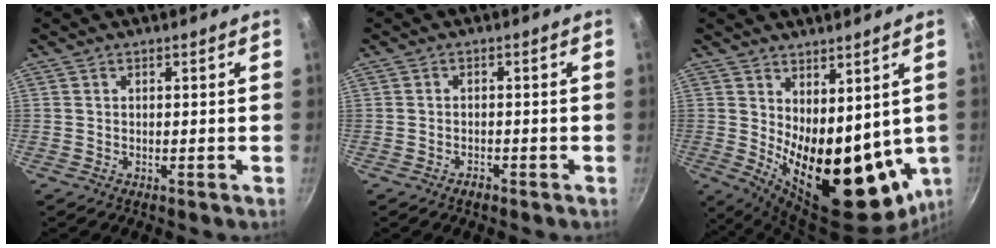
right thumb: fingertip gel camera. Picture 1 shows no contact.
{"total": 1.5, "force": [-1.2, 0.8, 0.6], "torque": [-0.007, 0.013, -0.018]}
{"total": 20.2, "force": [1.2, 10.0, 17.5], "torque": [-0.213, -0.049, 0.049]}